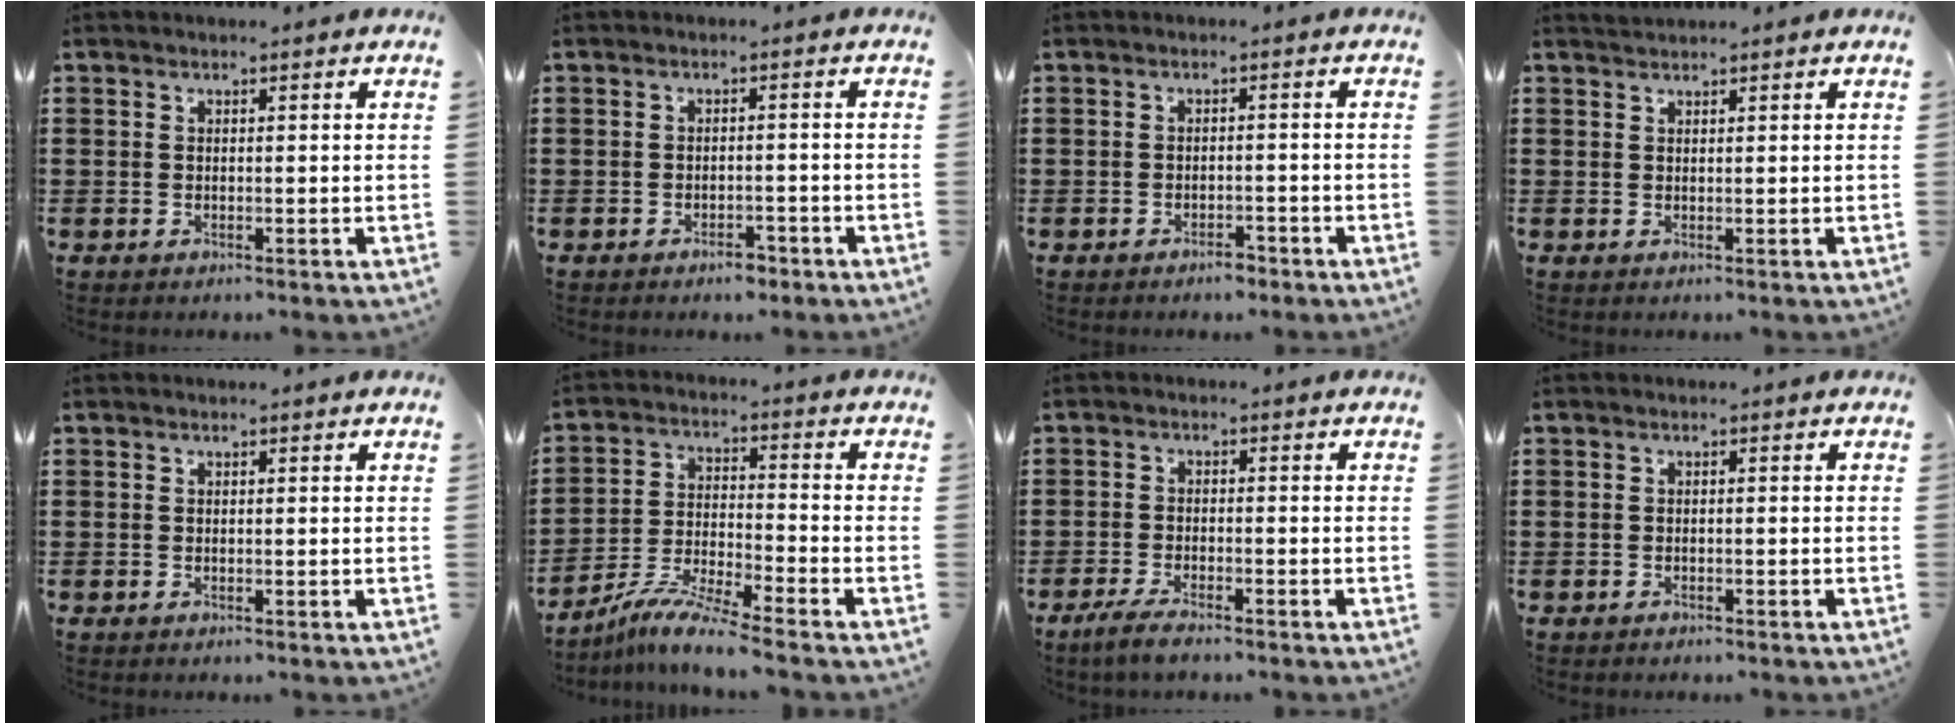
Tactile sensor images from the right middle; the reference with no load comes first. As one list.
[{"total": 2.1, "force": [-1.8, 0.7, 0.7], "torque": [-0.017, 0.000, -0.036]}, {"total": 1.8, "force": [-1.6, 0.5, 0.6], "torque": [-0.016, -0.001, -0.033]}, {"total": 1.1, "force": [1.0, 0.0, 0.2], "torque": [-0.005, -0.001, 0.020]}, {"total": 0.0}, {"total": 7.3, "force": [-6.5, -0.3, 3.4], "torque": [-0.070, -0.008, -0.128]}, {"total": 2.9, "force": [-2.4, 0.3, 1.6], "torque": [-0.041, -0.002, -0.050]}, {"total": 0.7, "force": [-0.7, 0.2, 0.1], "torque": [-0.003, 0.001, -0.015]}]